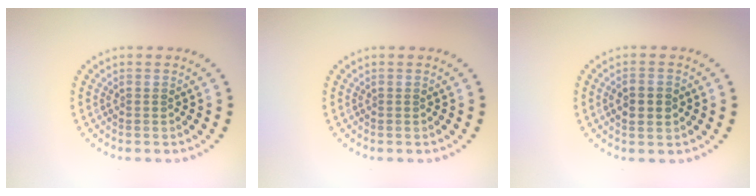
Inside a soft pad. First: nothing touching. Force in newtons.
{"total": 0.0}
{"total": 2.4, "press": 2.4, "slide": 0.0}